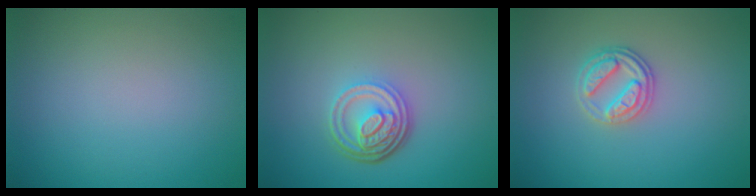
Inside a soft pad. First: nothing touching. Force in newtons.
{"total": 4.9, "press": 3.5, "slide": 3.4}
{"total": 2.6, "press": 2.4, "slide": 1.0}